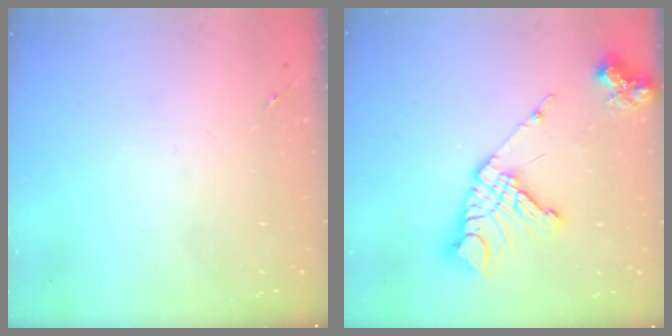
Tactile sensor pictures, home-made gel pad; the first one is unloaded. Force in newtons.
{"total": 16.4, "press": 16.3, "slide": 1.9}